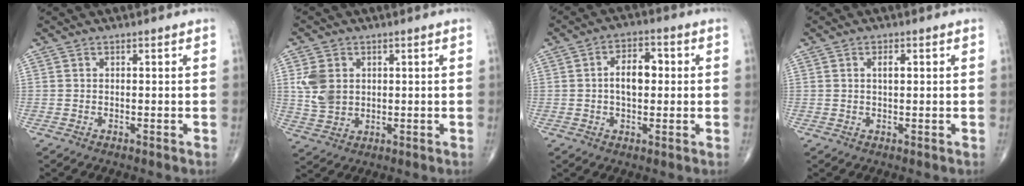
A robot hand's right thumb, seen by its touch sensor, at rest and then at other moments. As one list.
[{"total": 7.0, "force": [1.5, 5.4, 4.2], "torque": [-0.073, -0.005, 0.038]}, {"total": 7.3, "force": [0.5, 4.2, 5.9], "torque": [-0.085, 0.014, 0.002]}, {"total": 2.1, "force": [0.6, 0.9, 1.8], "torque": [-0.032, 0.000, 0.010]}]